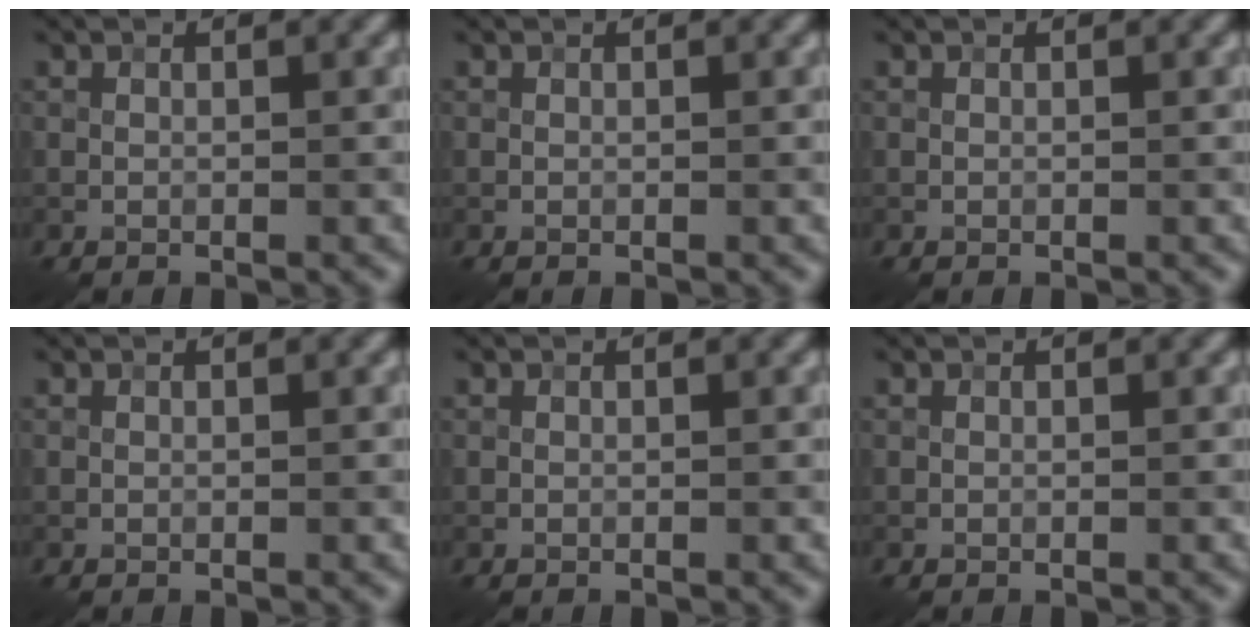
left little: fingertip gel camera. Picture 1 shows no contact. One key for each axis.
{"total": 0.0}
{"total": 0.0}
{"total": 0.0}
{"total": 0.0}
{"total": 0.0}